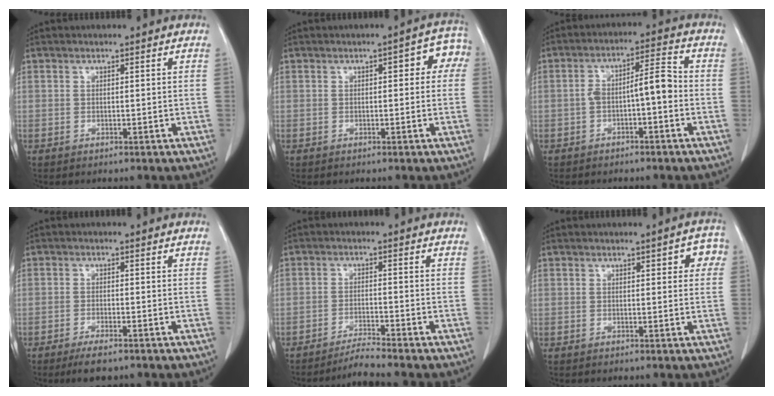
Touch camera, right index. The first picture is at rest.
{"total": 4.8, "force": [0.9, 2.1, 4.2], "torque": [-0.040, 0.031, 0.006]}
{"total": 6.1, "force": [-1.5, 1.5, 5.8], "torque": [-0.098, 0.029, -0.023]}
{"total": 3.8, "force": [-2.8, 0.8, 2.5], "torque": [-0.044, -0.005, -0.044]}
{"total": 3.7, "force": [-3.3, -1.4, 0.7], "torque": [-0.017, -0.018, -0.060]}
{"total": 3.7, "force": [1.2, 1.5, 3.1], "torque": [-0.025, 0.013, 0.007]}